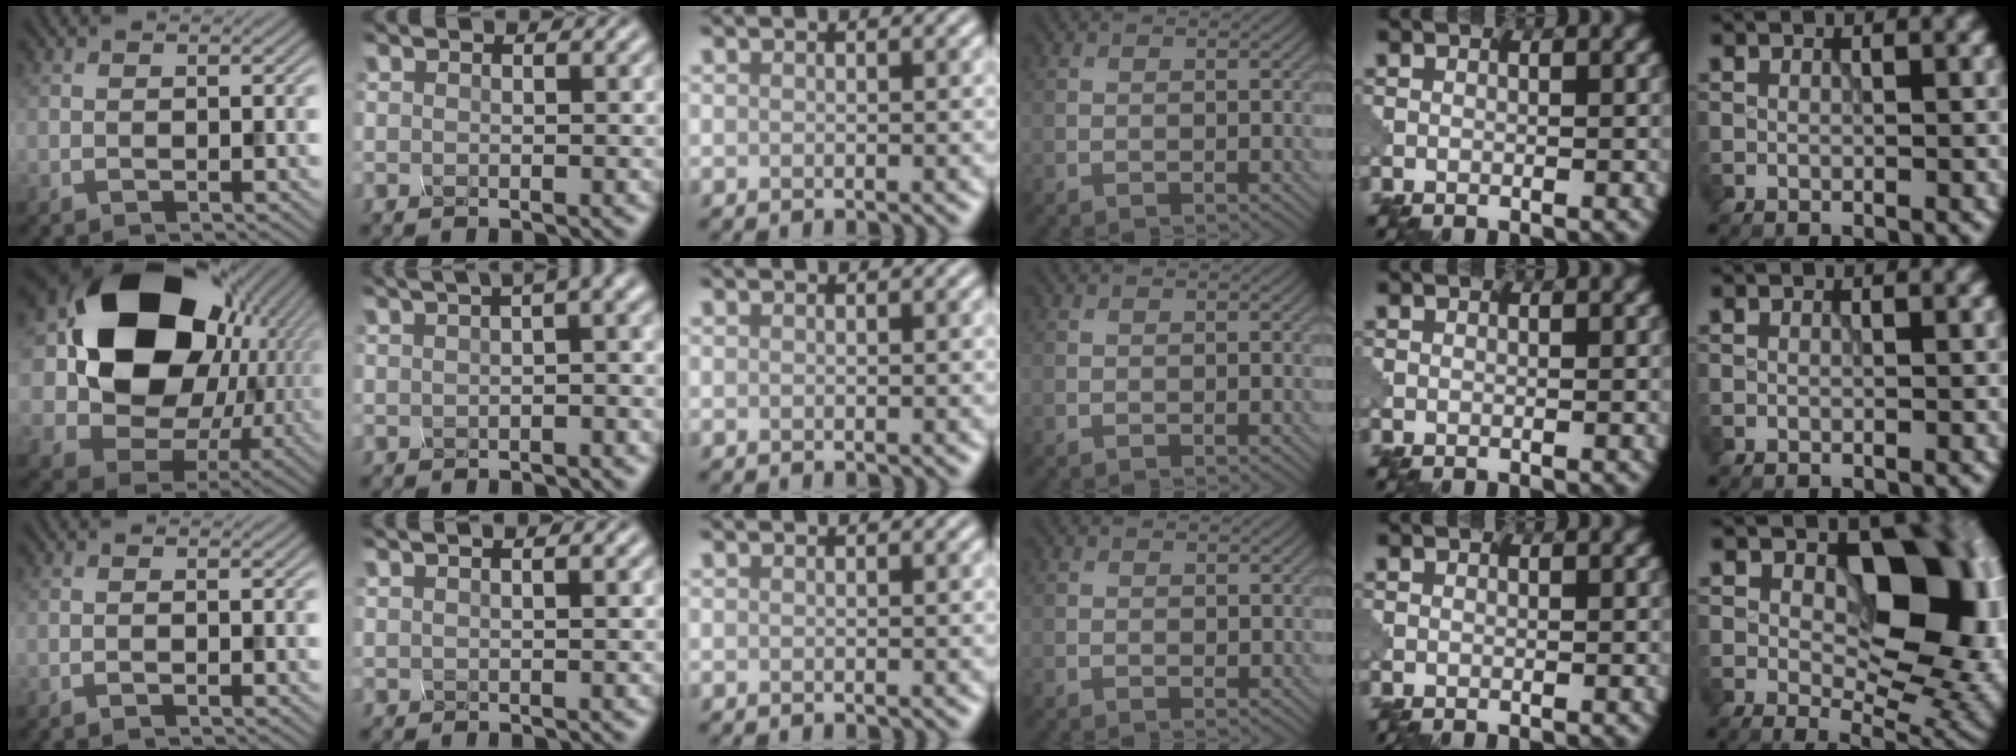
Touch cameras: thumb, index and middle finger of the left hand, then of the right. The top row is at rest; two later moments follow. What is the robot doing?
{"motion": "squeeze", "object": "hand grip exerciser"}